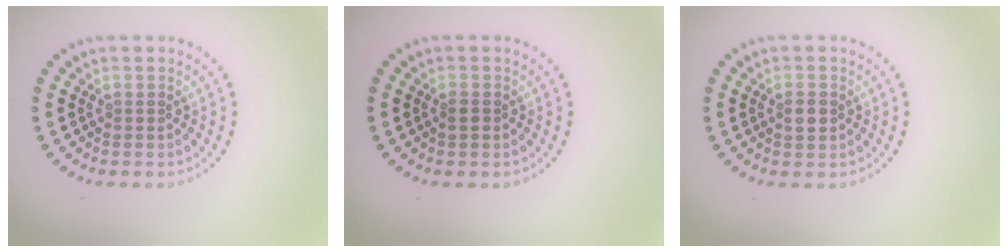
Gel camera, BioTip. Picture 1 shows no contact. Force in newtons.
{"total": 0.9, "press": 0.8, "slide": 0.4}
{"total": 1.3, "press": 1.2, "slide": 0.4}